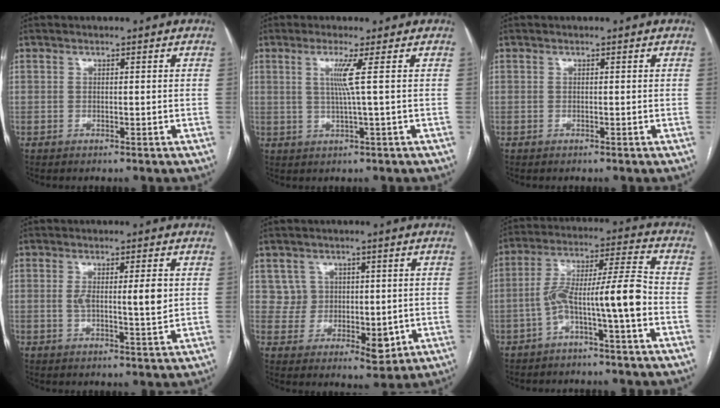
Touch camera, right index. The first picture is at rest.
{"total": 3.8, "force": [0.8, -1.3, 3.4], "torque": [-0.069, -0.003, 0.019]}
{"total": 0.0}
{"total": 5.4, "force": [0.7, 0.9, 5.3], "torque": [-0.087, -0.002, 0.011]}
{"total": 6.4, "force": [1.4, 5.8, 2.3], "torque": [-0.031, 0.008, 0.040]}
{"total": 10.3, "force": [-3.6, 0.0, 9.6], "torque": [-0.170, 0.038, -0.063]}